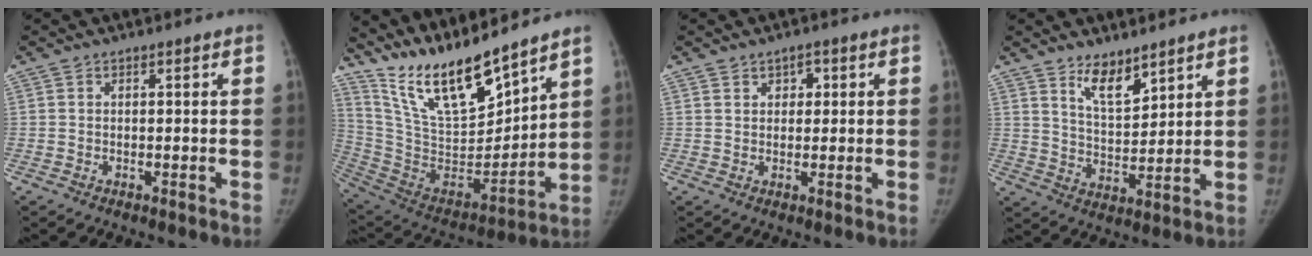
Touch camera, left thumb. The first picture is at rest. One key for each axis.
{"total": 19.3, "fx": 16.0, "fy": 4.5, "fz": 9.7, "tx": -0.137, "ty": -0.102, "tz": 0.309}
{"total": 2.6, "fx": 1.1, "fy": 1.9, "fz": 1.3, "tx": -0.002, "ty": -0.002, "tz": 0.014}
{"total": 7.5, "fx": 5.4, "fy": 3.0, "fz": 4.2, "tx": -0.049, "ty": -0.049, "tz": 0.101}